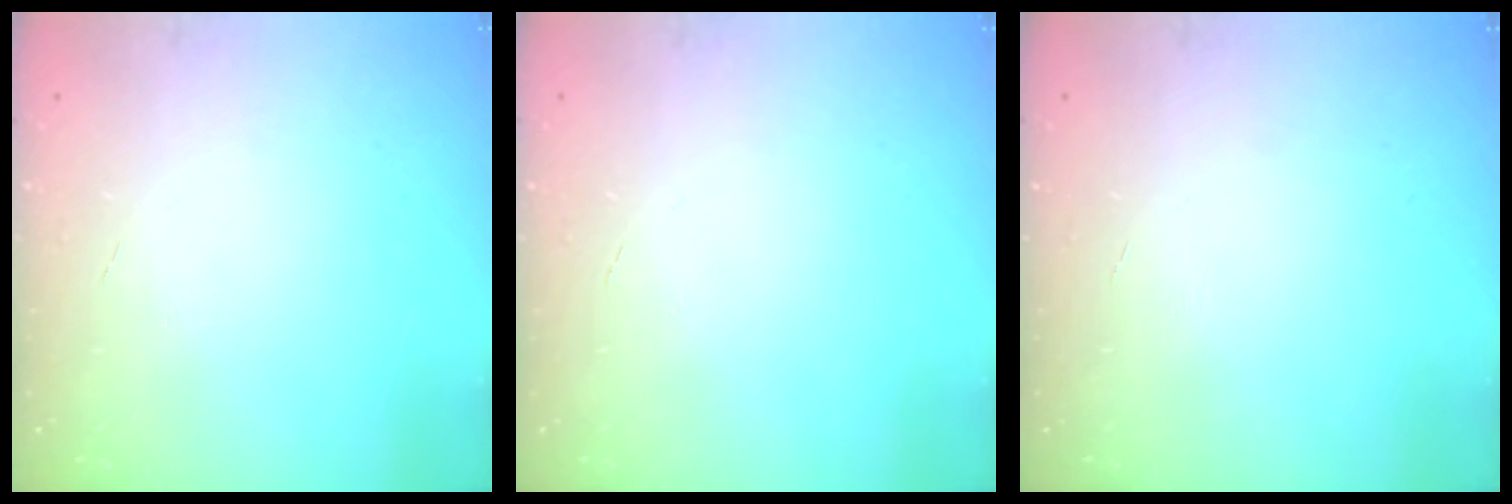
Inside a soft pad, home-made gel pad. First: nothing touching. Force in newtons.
{"total": 0.0}
{"total": 0.0}